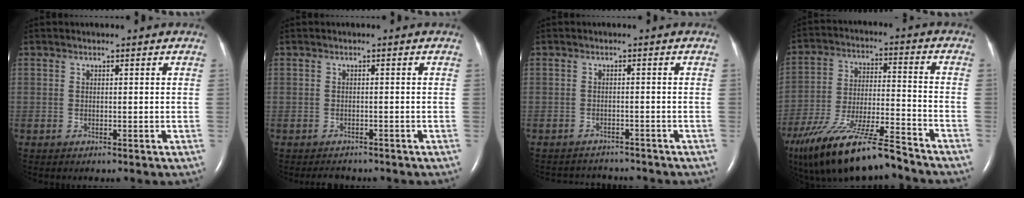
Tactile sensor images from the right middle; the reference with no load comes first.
{"total": 2.2, "force": [-2.0, 0.8, 0.3], "torque": [-0.009, -0.004, -0.026]}
{"total": 5.0, "force": [-4.9, 1.0, -0.1], "torque": [-0.002, 0.000, -0.065]}
{"total": 19.6, "force": [-15.6, 2.8, 11.5], "torque": [-0.216, -0.024, -0.278]}